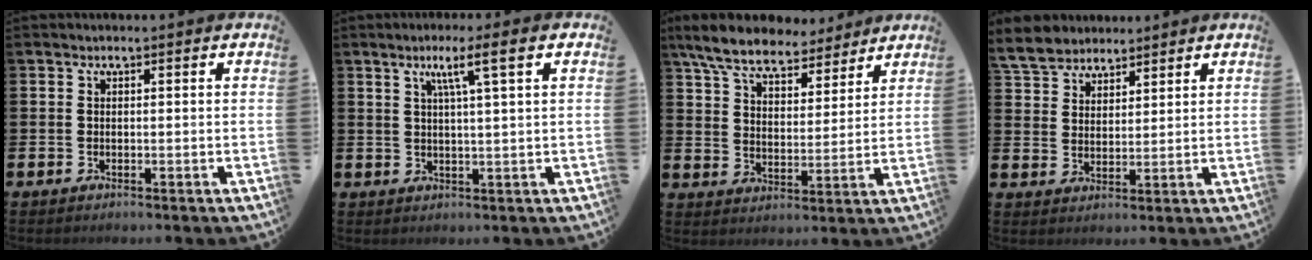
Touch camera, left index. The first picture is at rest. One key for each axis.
{"total": 4.5, "fx": 2.2, "fy": -0.2, "fz": 4.0, "tx": -0.082, "ty": 0.001, "tz": 0.031}
{"total": 7.8, "fx": 7.1, "fy": 2.2, "fz": 2.4, "tx": -0.086, "ty": -0.034, "tz": 0.130}
{"total": 5.8, "fx": 5.4, "fy": 1.9, "fz": 0.5, "tx": -0.041, "ty": -0.014, "tz": 0.103}